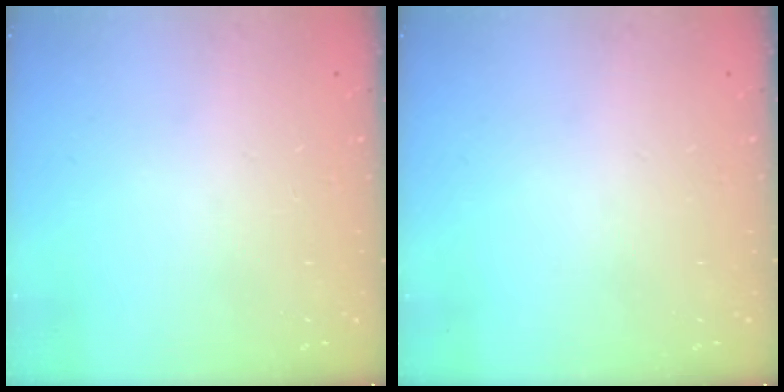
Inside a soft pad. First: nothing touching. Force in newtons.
{"total": 0.0}